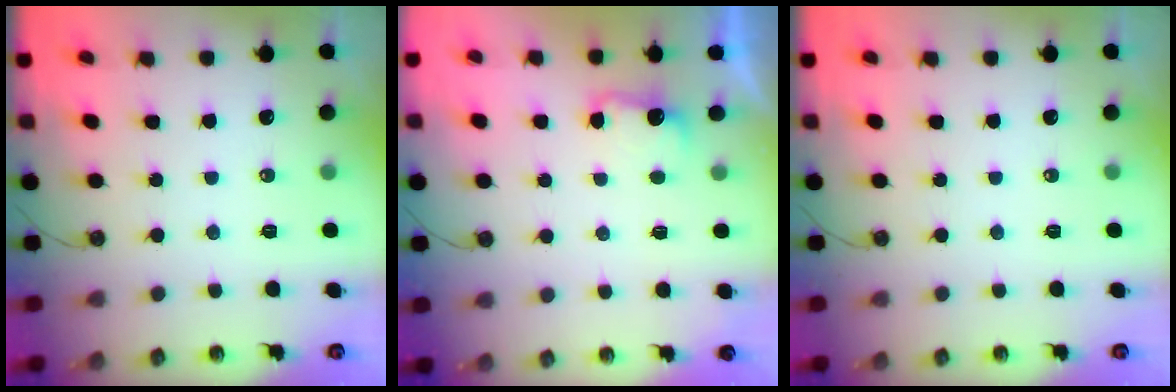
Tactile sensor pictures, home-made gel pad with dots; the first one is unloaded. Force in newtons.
{"total": 3.6, "press": 3.4, "slide": 1.1}
{"total": 0.0}